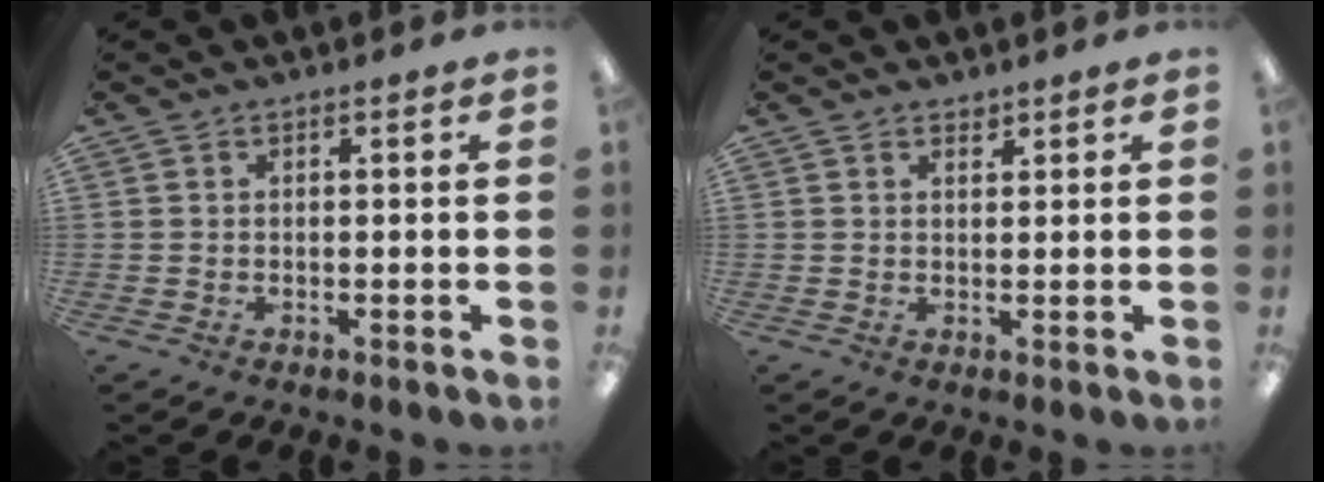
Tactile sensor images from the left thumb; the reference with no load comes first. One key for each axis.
{"total": 1.4, "fx": 1.3, "fy": 0.5, "fz": 0.1, "tx": 0.005, "ty": -0.005, "tz": 0.023}